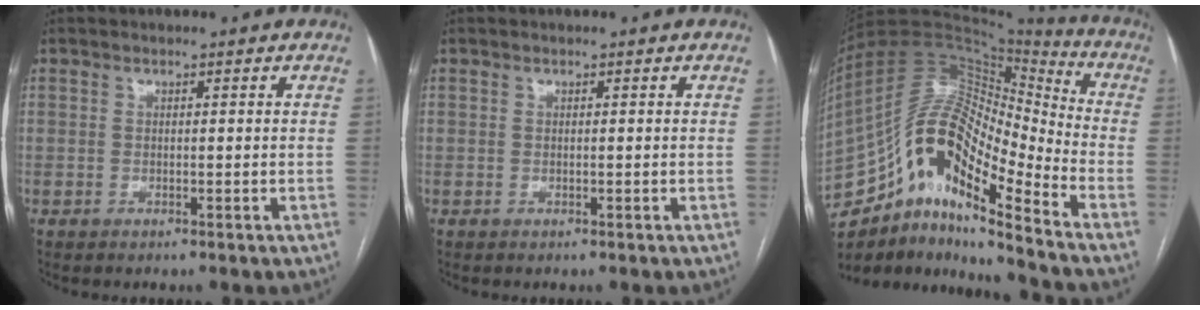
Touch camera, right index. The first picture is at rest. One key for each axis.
{"total": 0.0}
{"total": 20.8, "fx": -12.2, "fy": 5.4, "fz": 15.9, "tx": -0.300, "ty": 0.037, "tz": -0.209}